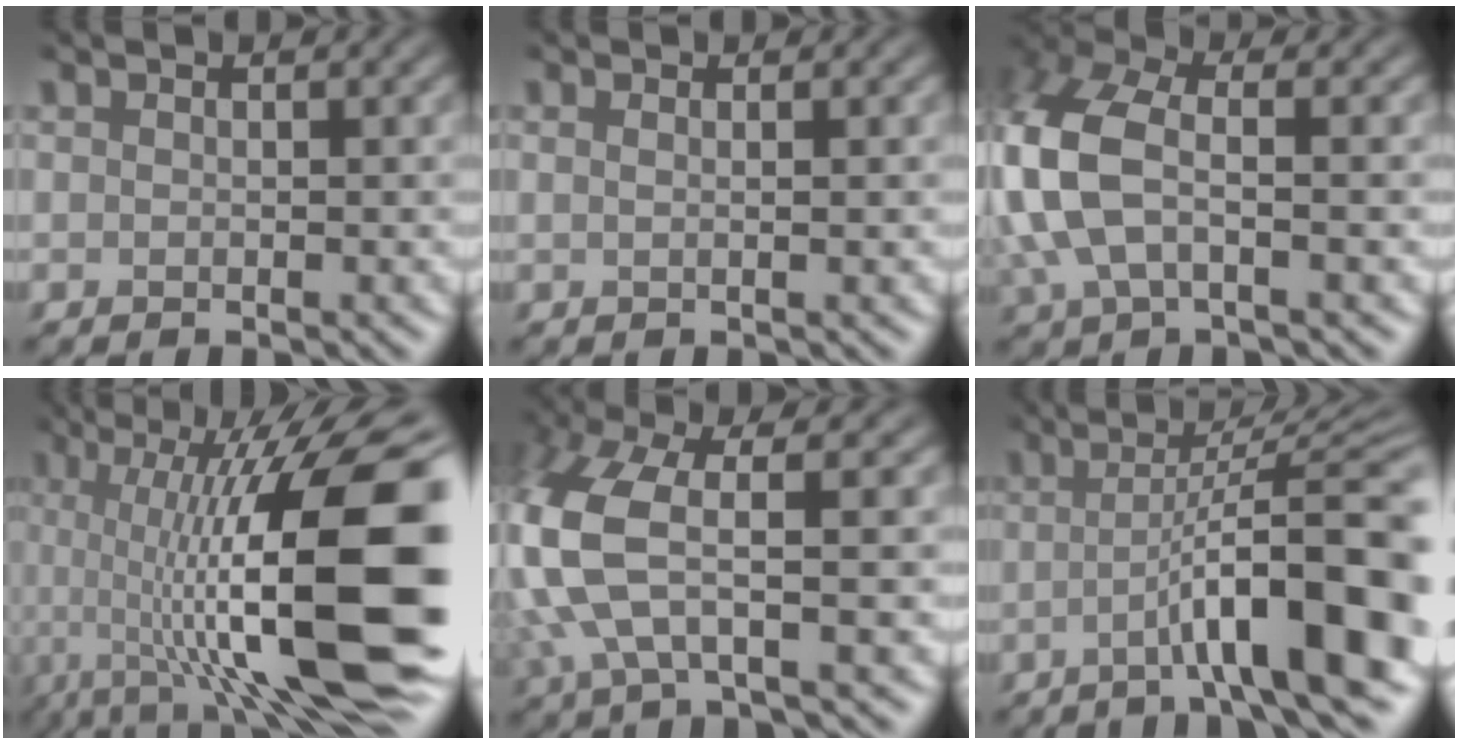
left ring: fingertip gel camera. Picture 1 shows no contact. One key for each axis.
{"total": 1.5, "fx": 0.4, "fy": 0.6, "fz": 1.3, "tx": -0.010, "ty": -0.003, "tz": -0.008}
{"total": 8.5, "fx": 0.1, "fy": 4.6, "fz": 7.1, "tx": -0.185, "ty": 0.009, "tz": -0.011}
{"total": 17.2, "fx": -1.3, "fy": 5.0, "fz": 16.4, "tx": -0.232, "ty": 0.021, "tz": -0.021}
{"total": 8.9, "fx": -0.2, "fy": 3.3, "fz": 8.2, "tx": -0.211, "ty": 0.004, "tz": -0.015}
{"total": 10.5, "fx": -2.4, "fy": 1.7, "fz": 10.1, "tx": -0.130, "ty": 0.017, "tz": -0.043}